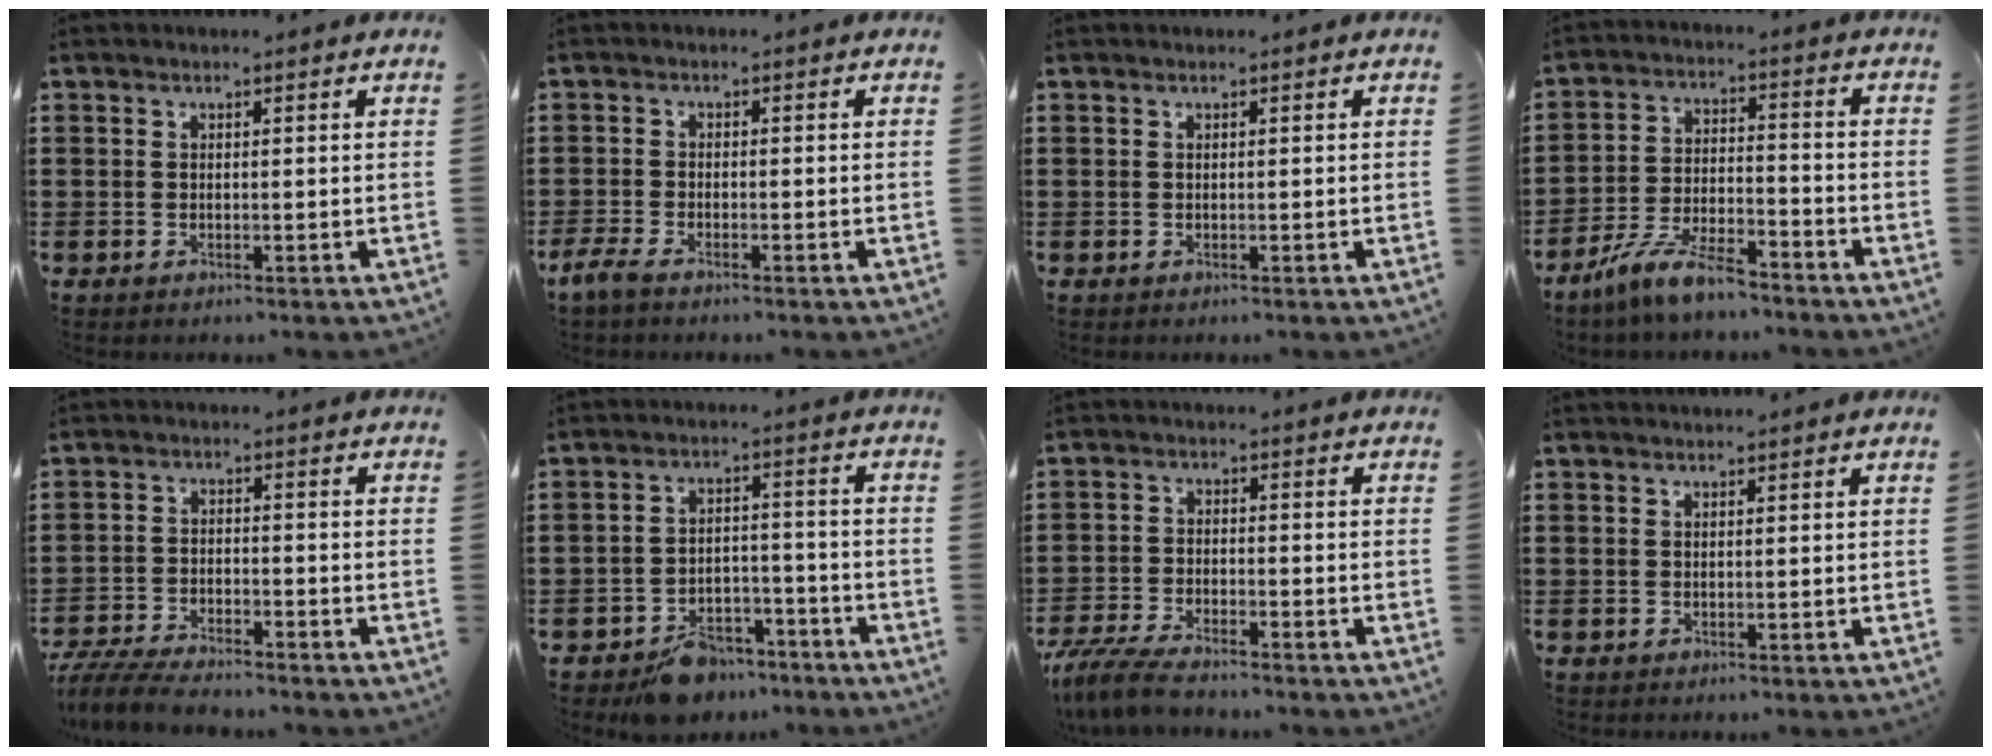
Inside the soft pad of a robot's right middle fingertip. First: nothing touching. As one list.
[{"total": 2.2, "force": [-1.8, 0.3, 1.3], "torque": [-0.046, -0.007, -0.040]}, {"total": 0.0}, {"total": 8.2, "force": [-6.8, 1.2, 4.3], "torque": [-0.097, 0.002, -0.132]}, {"total": 5.6, "force": [-5.3, 0.6, 1.5], "torque": [-0.044, -0.005, -0.107]}, {"total": 6.6, "force": [-5.8, 2.5, 2.0], "torque": [-0.031, 0.021, -0.108]}, {"total": 5.3, "force": [-4.7, 0.6, 2.2], "torque": [-0.071, -0.013, -0.099]}, {"total": 0.5, "force": [0.5, -0.1, 0.0], "torque": [-0.001, 0.000, 0.010]}]